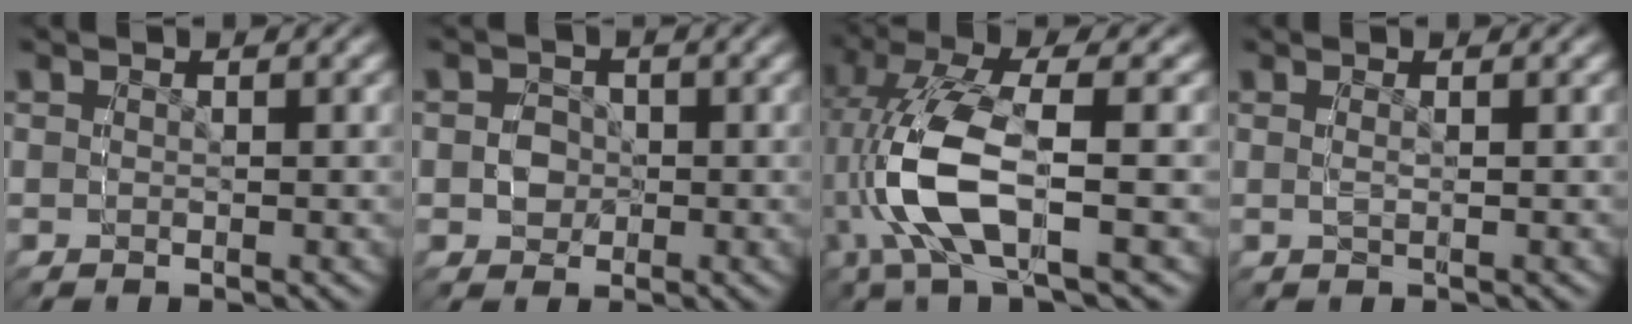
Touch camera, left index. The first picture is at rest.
{"total": 3.8, "force": [-0.5, 3.8, -0.4], "torque": [-0.008, -0.031, 0.008]}
{"total": 7.1, "force": [0.3, 3.4, 6.2], "torque": [-0.150, 0.014, 0.011]}
{"total": 1.4, "force": [0.0, -1.0, 1.0], "torque": [-0.011, 0.012, -0.003]}